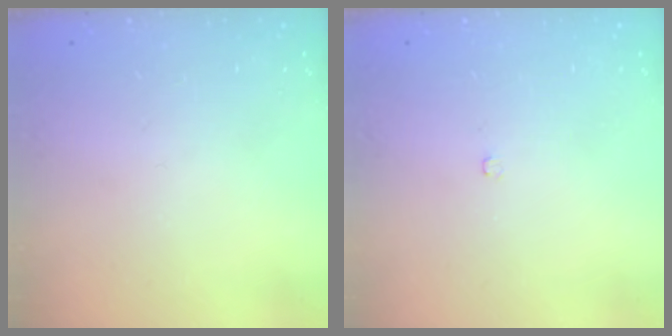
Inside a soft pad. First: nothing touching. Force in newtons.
{"total": 2.1, "press": 2.1, "slide": 0.4}